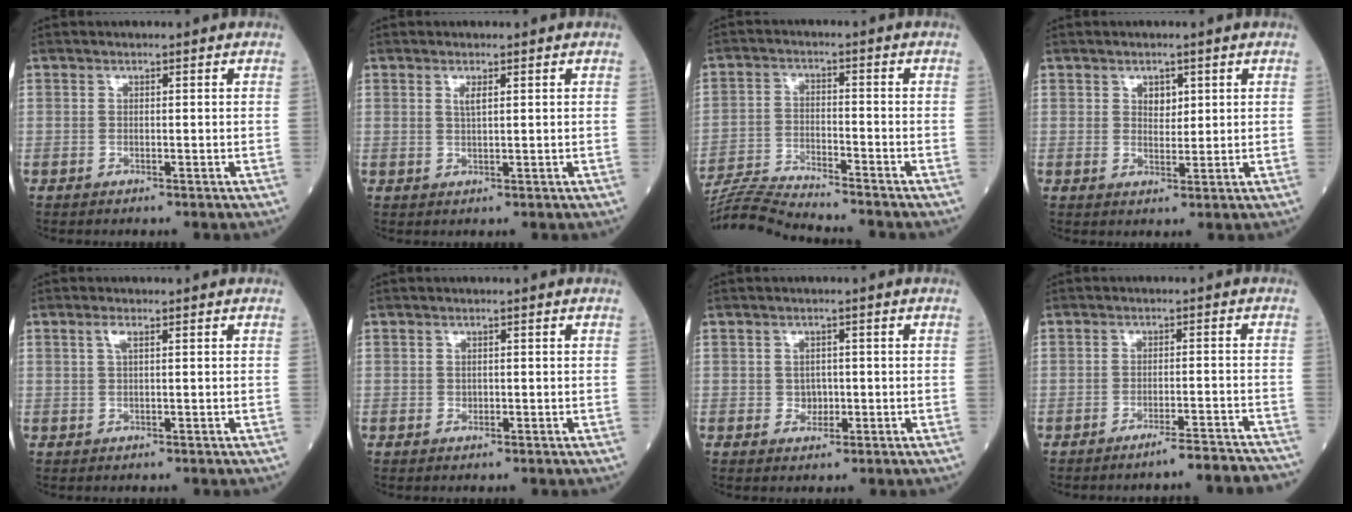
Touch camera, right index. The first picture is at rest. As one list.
[{"total": 1.5, "force": [0.7, 0.2, 1.3], "torque": [-0.028, -0.003, 0.014]}, {"total": 10.7, "force": [-10.3, -0.9, 2.9], "torque": [-0.049, -0.011, -0.180]}, {"total": 2.4, "force": [1.1, 1.5, 1.5], "torque": [-0.018, -0.002, 0.018]}, {"total": 1.4, "force": [0.6, 0.2, 1.3], "torque": [-0.032, 0.006, 0.012]}, {"total": 0.6, "force": [0.0, 0.5, 0.2], "torque": [0.000, 0.002, 0.000]}, {"total": 2.0, "force": [-0.2, 1.7, 1.0], "torque": [-0.011, 0.004, 0.000]}, {"total": 8.1, "force": [-7.7, 0.0, 2.5], "torque": [-0.010, 0.005, -0.101]}]